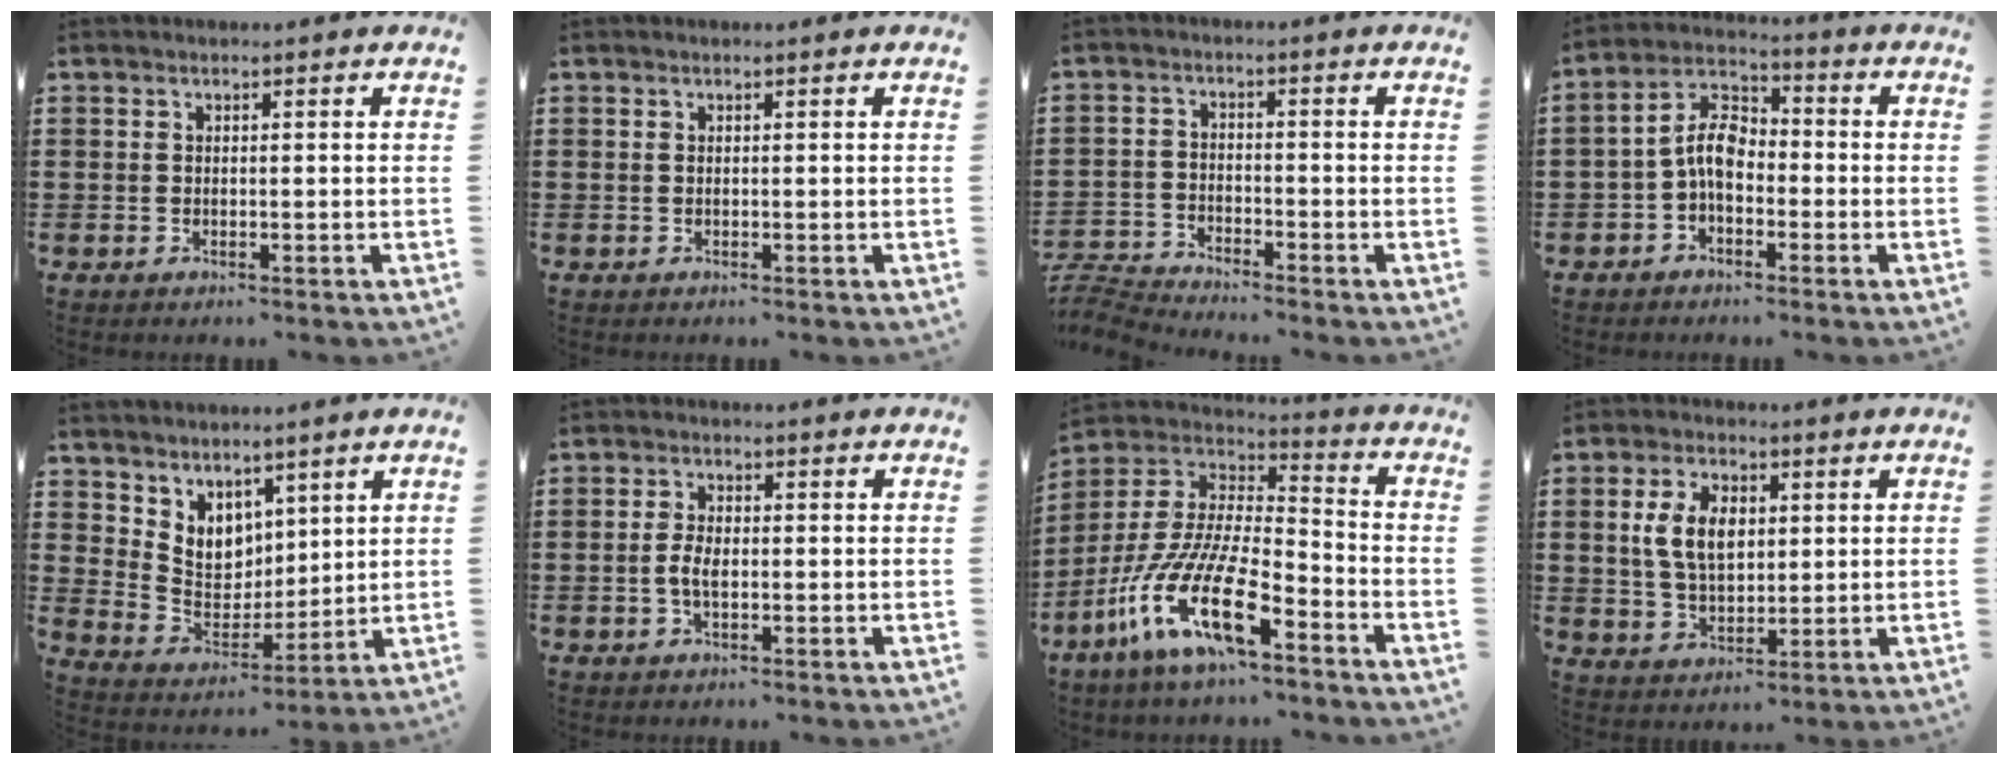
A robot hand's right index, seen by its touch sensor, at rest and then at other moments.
{"total": 0.0}
{"total": 3.8, "force": [-3.8, 0.1, 0.1], "torque": [-0.021, -0.005, -0.084]}
{"total": 6.7, "force": [-1.4, 4.0, 5.1], "torque": [-0.118, 0.011, -0.033]}
{"total": 6.3, "force": [4.2, 4.6, 0.7], "torque": [-0.039, -0.024, 0.081]}
{"total": 3.0, "force": [-0.6, 1.4, 2.5], "torque": [-0.070, -0.004, -0.018]}
{"total": 15.5, "force": [-9.4, 4.1, 11.5], "torque": [-0.255, 0.006, -0.178]}
{"total": 7.1, "force": [1.4, 4.3, 5.4], "torque": [-0.123, 0.008, 0.016]}